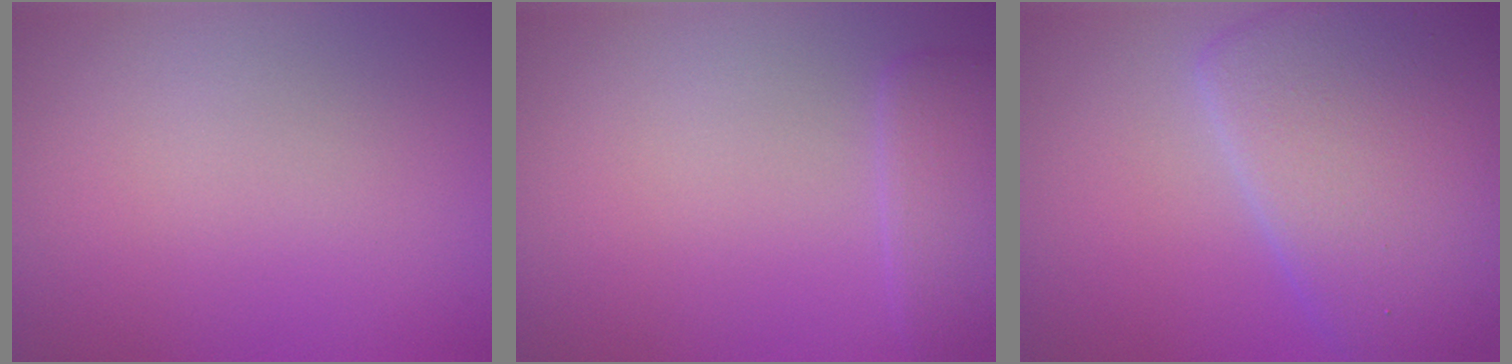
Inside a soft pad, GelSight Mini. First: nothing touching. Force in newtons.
{"total": 2.4, "press": 1.7, "slide": 1.7}
{"total": 10.1, "press": 10.1, "slide": 0.5}